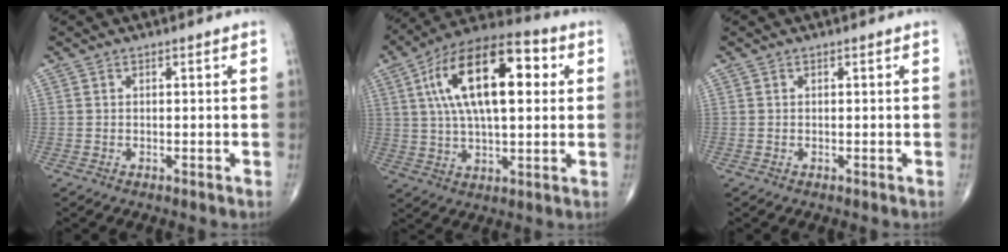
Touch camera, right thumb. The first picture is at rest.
{"total": 21.0, "force": [5.1, 9.3, 18.1], "torque": [-0.298, 0.019, 0.074]}
{"total": 0.0}